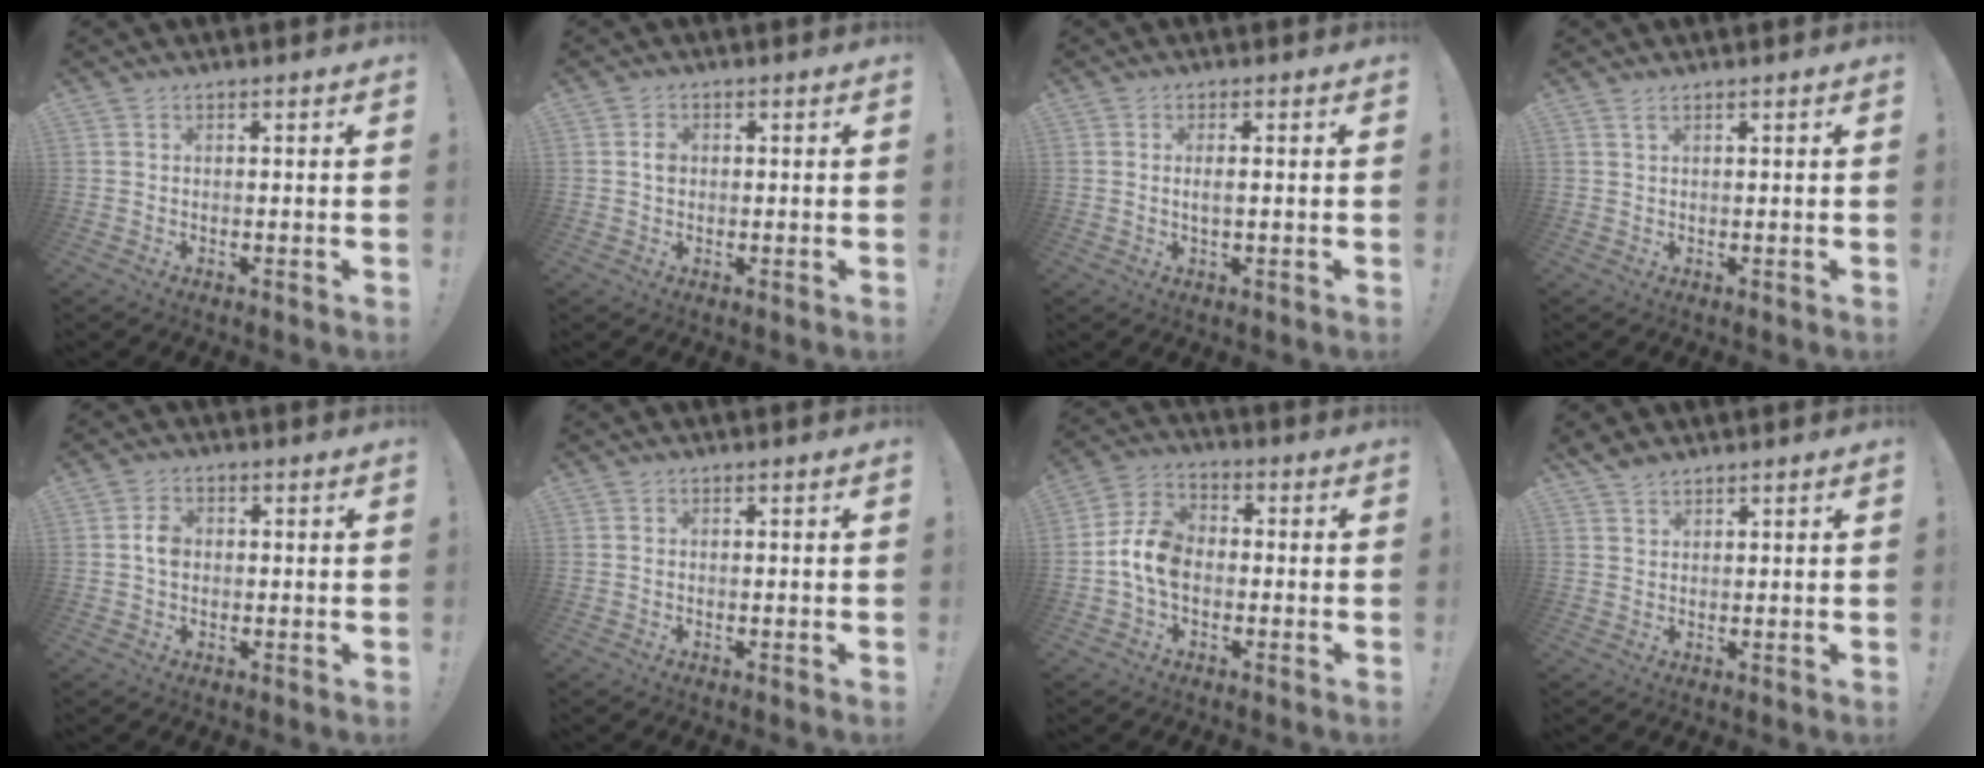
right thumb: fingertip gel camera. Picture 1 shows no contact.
{"total": 2.1, "force": [-0.1, 1.7, 1.3], "torque": [-0.012, 0.001, -0.004]}
{"total": 2.3, "force": [0.0, 0.3, 2.3], "torque": [-0.042, -0.001, -0.001]}
{"total": 1.5, "force": [0.9, 0.1, 1.2], "torque": [-0.034, 0.004, 0.017]}
{"total": 3.8, "force": [-0.1, 2.7, 2.7], "torque": [-0.038, 0.005, -0.005]}
{"total": 0.0}
{"total": 10.4, "force": [-2.4, 7.0, 7.3], "torque": [-0.139, 0.021, -0.037]}
{"total": 2.6, "force": [2.2, 1.1, 1.0], "torque": [-0.022, -0.011, 0.042]}